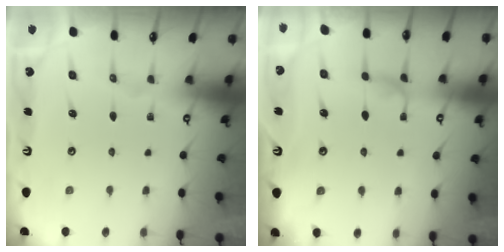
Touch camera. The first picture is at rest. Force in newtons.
{"total": 0.9, "press": 0.3, "slide": 0.8}